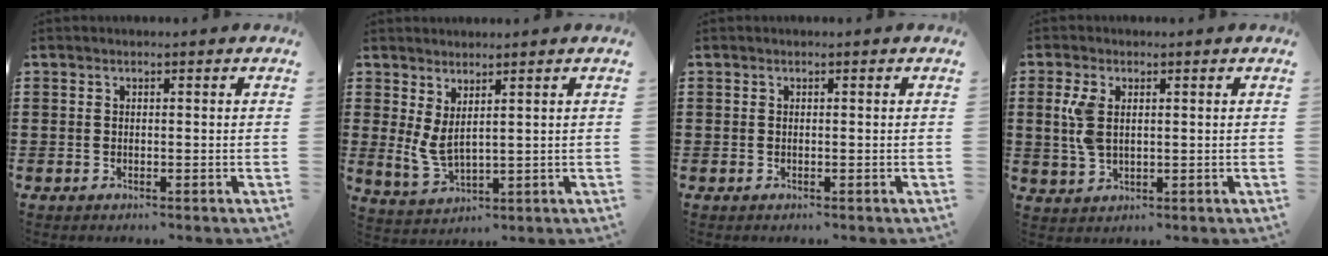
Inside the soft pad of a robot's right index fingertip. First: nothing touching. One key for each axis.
{"total": 3.5, "fx": 1.6, "fy": 1.5, "fz": 2.8, "tx": -0.083, "ty": -0.009, "tz": 0.026}
{"total": 0.0}
{"total": 4.6, "fx": 1.0, "fy": 2.5, "fz": 3.8, "tx": -0.095, "ty": 0.003, "tz": 0.012}